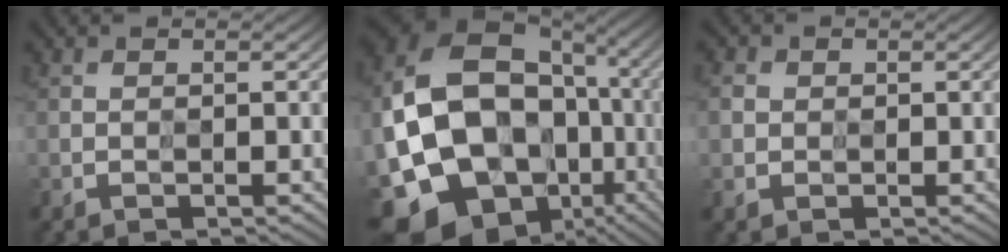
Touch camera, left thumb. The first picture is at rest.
{"total": 21.2, "force": [-4.3, 17.2, 11.6], "torque": [-0.273, -0.022, -0.076]}
{"total": 2.8, "force": [0.6, 2.6, 0.9], "torque": [-0.036, -0.003, 0.010]}